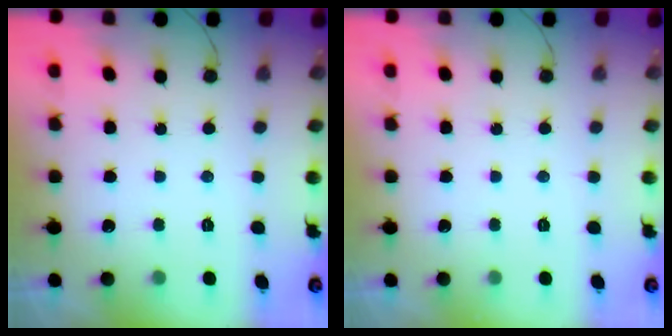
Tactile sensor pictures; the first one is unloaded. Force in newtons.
{"total": 0.0}